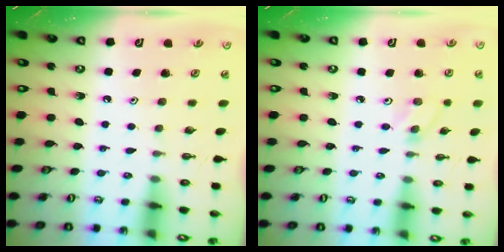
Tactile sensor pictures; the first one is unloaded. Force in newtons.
{"total": 3.0, "press": 3.0, "slide": 0.4}